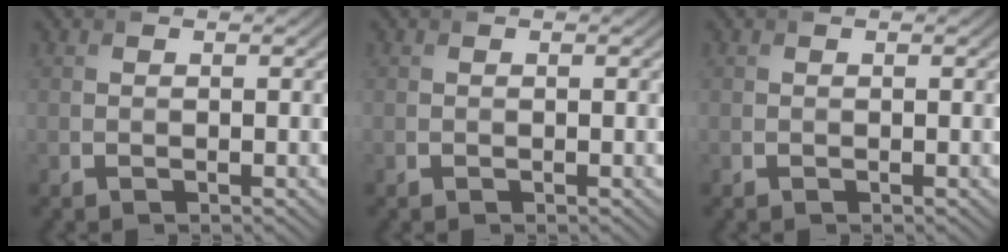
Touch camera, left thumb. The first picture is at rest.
{"total": 0.0}
{"total": 0.0}